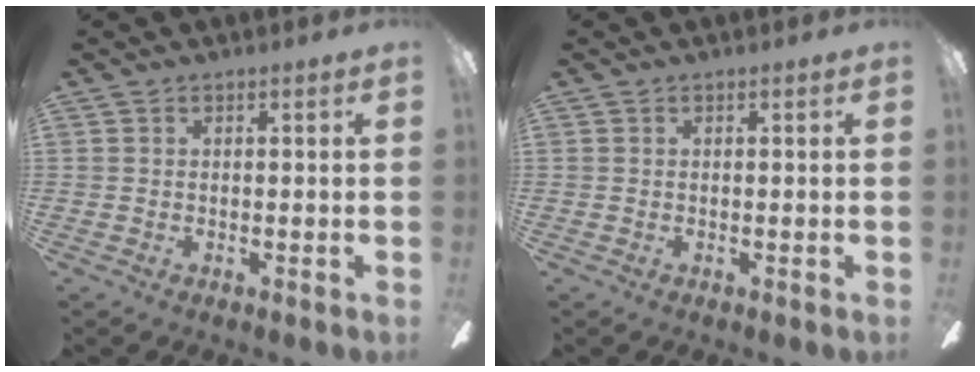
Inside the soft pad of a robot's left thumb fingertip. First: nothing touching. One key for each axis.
{"total": 0.0}